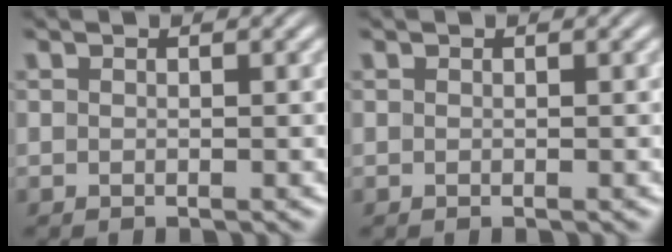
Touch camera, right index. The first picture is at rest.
{"total": 0.0}